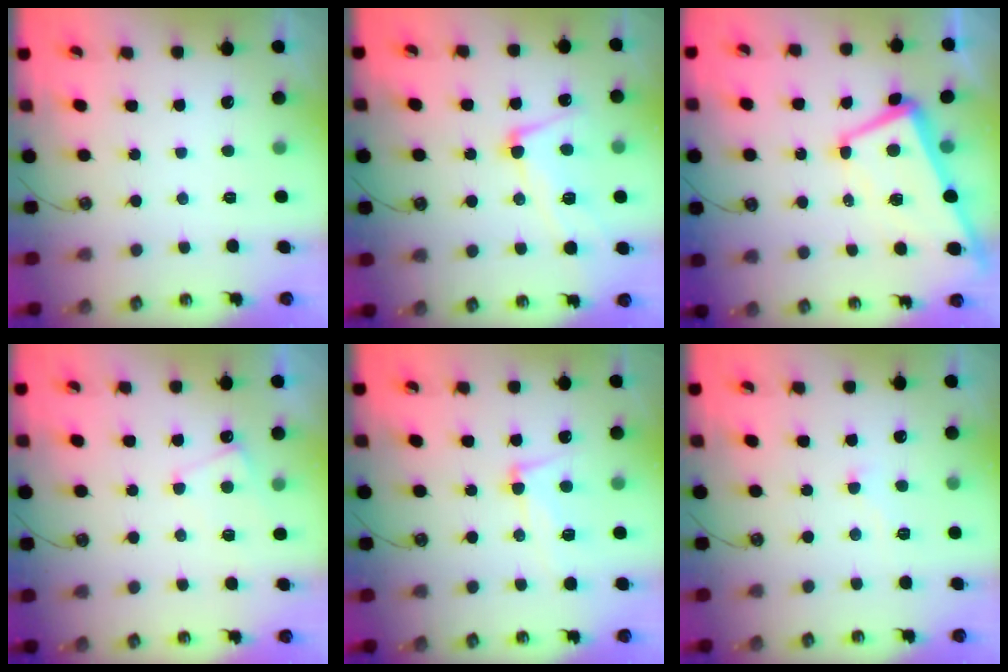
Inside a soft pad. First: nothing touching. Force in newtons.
{"total": 5.8, "press": 5.7, "slide": 1.2}
{"total": 2.9, "press": 2.8, "slide": 0.9}
{"total": 3.8, "press": 3.8, "slide": 0.5}
{"total": 10.6, "press": 10.4, "slide": 1.9}
{"total": 2.4, "press": 2.4, "slide": 0.4}